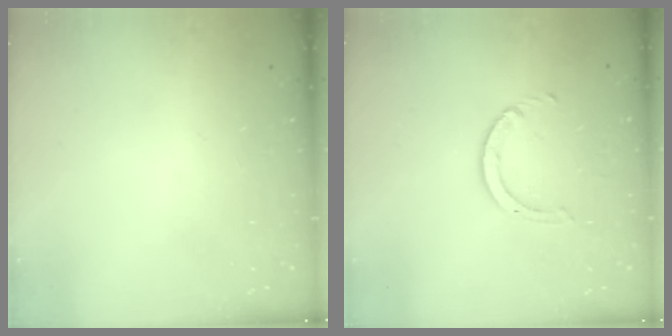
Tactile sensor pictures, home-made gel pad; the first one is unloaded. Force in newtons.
{"total": 2.5, "press": 2.5, "slide": 0.2}